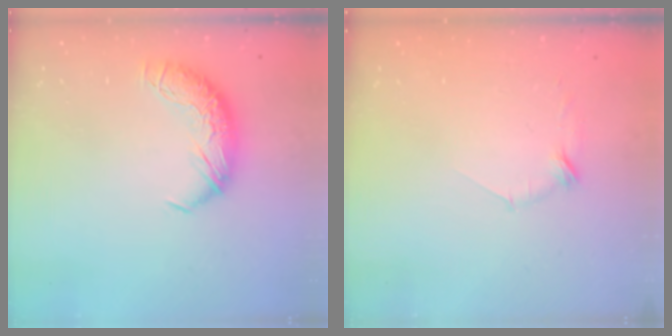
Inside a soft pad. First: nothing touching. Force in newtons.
{"total": 7.9, "press": 7.9, "slide": 0.7}